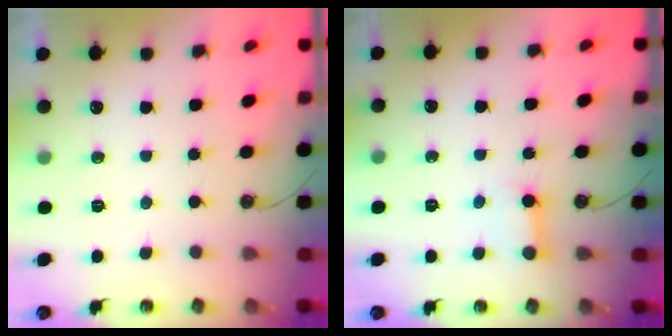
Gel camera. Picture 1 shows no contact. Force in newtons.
{"total": 3.8, "press": 3.8, "slide": 0.4}